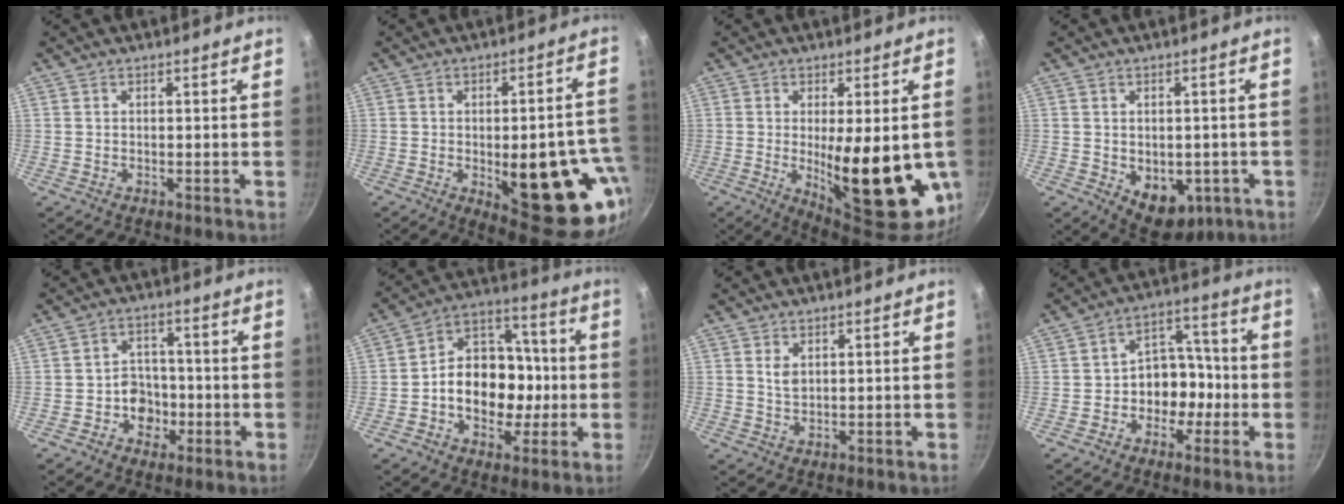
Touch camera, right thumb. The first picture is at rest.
{"total": 22.2, "force": [-5.4, 9.1, 19.6], "torque": [-0.188, 0.009, -0.055]}
{"total": 19.8, "force": [-2.3, 6.7, 18.5], "torque": [-0.236, -0.031, -0.016]}
{"total": 9.3, "force": [-2.4, 6.4, 6.4], "torque": [-0.049, -0.005, -0.014]}
{"total": 6.4, "force": [-2.1, 5.4, 2.7], "torque": [-0.003, 0.022, -0.037]}
{"total": 16.1, "force": [-2.3, 12.3, 10.2], "torque": [-0.111, 0.037, -0.047]}
{"total": 2.4, "force": [0.9, 1.5, 1.6], "torque": [-0.027, -0.006, 0.018]}
{"total": 11.2, "force": [-2.8, 8.7, 6.4], "torque": [-0.035, 0.049, -0.048]}